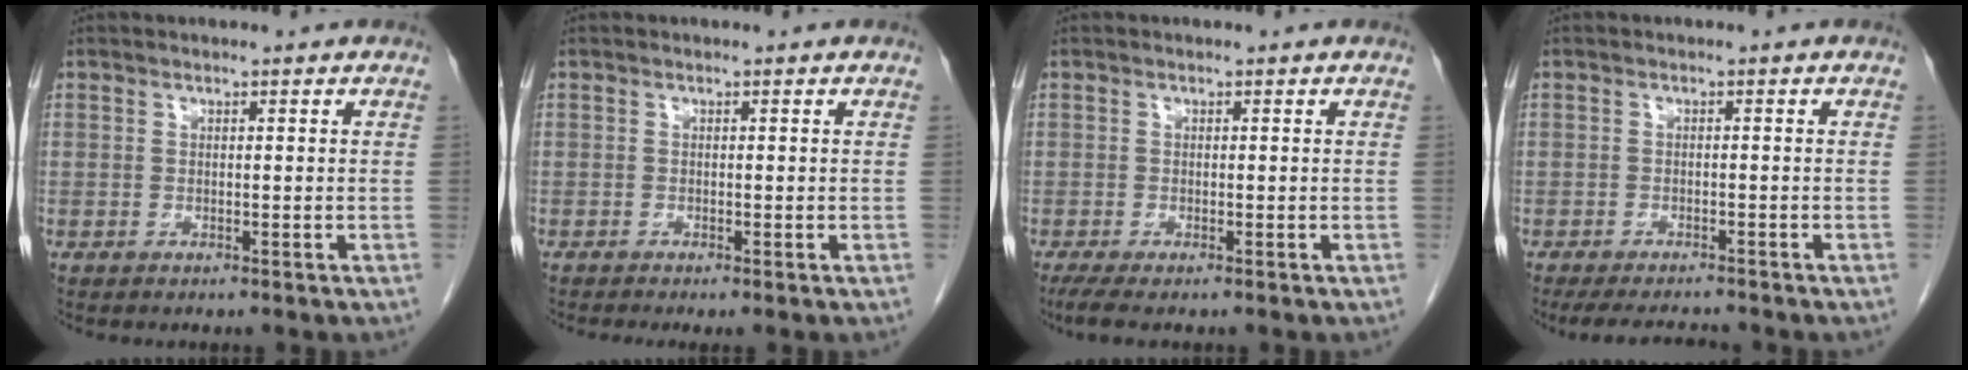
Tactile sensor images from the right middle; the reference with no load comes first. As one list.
[{"total": 1.2, "force": [-0.9, -0.1, 0.8], "torque": [-0.013, -0.003, -0.015]}, {"total": 2.4, "force": [-1.6, 0.3, 1.7], "torque": [-0.036, -0.009, -0.033]}, {"total": 5.9, "force": [-5.5, 0.8, 2.1], "torque": [-0.030, -0.013, -0.085]}]